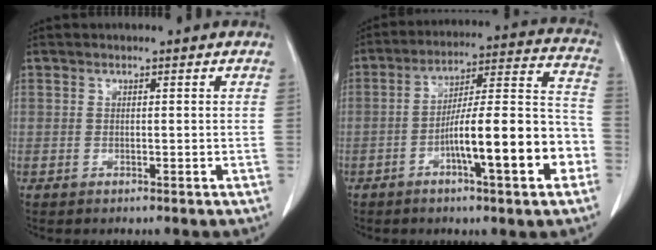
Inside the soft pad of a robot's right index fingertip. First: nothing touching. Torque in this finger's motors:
{"motor_torque": [1.37, -0.77, 0.92, 0.15]}